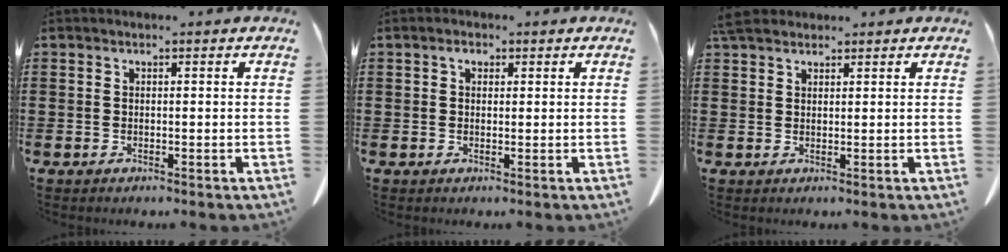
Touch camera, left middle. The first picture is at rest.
{"total": 1.6, "force": [0.7, 1.0, 1.0], "torque": [-0.016, 0.001, 0.012]}
{"total": 3.2, "force": [2.7, 1.0, 1.2], "torque": [-0.033, 0.001, 0.054]}